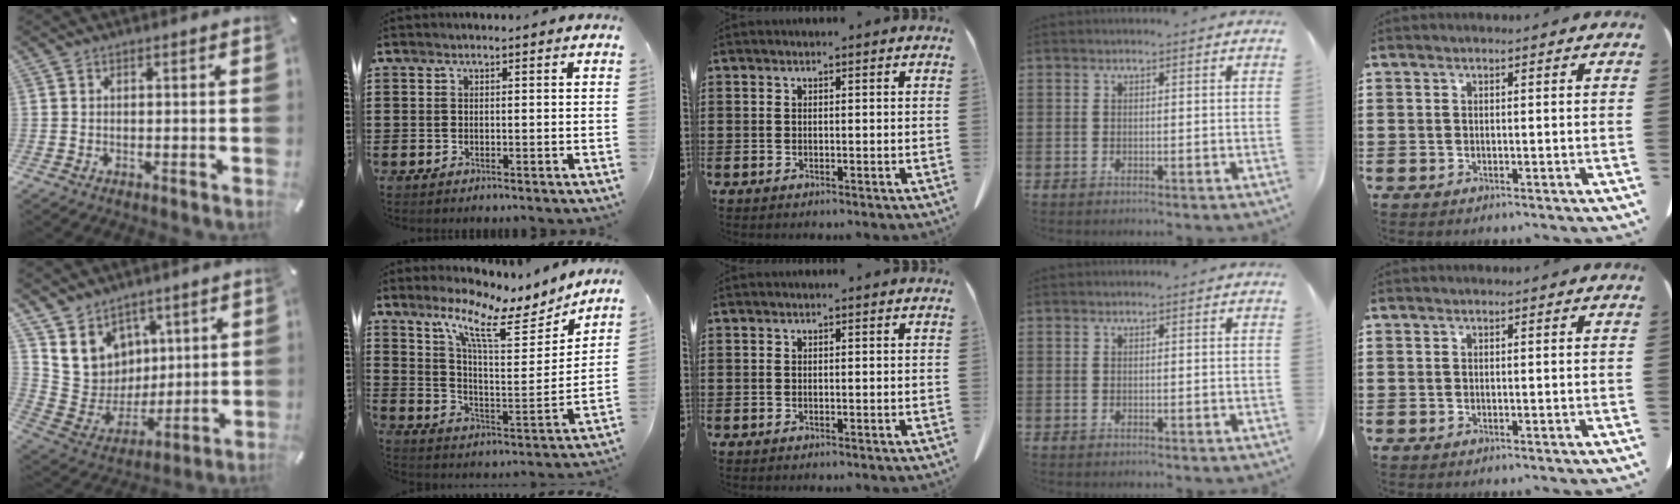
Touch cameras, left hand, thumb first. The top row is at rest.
{"thumb": {"total": 11.6, "force": [5.6, 10.1, 0.9], "torque": [-0.040, -0.056, 0.122]}, "index": {"total": 11.4, "force": [8.7, 2.1, 7.1], "torque": [-0.151, -0.047, 0.144]}}